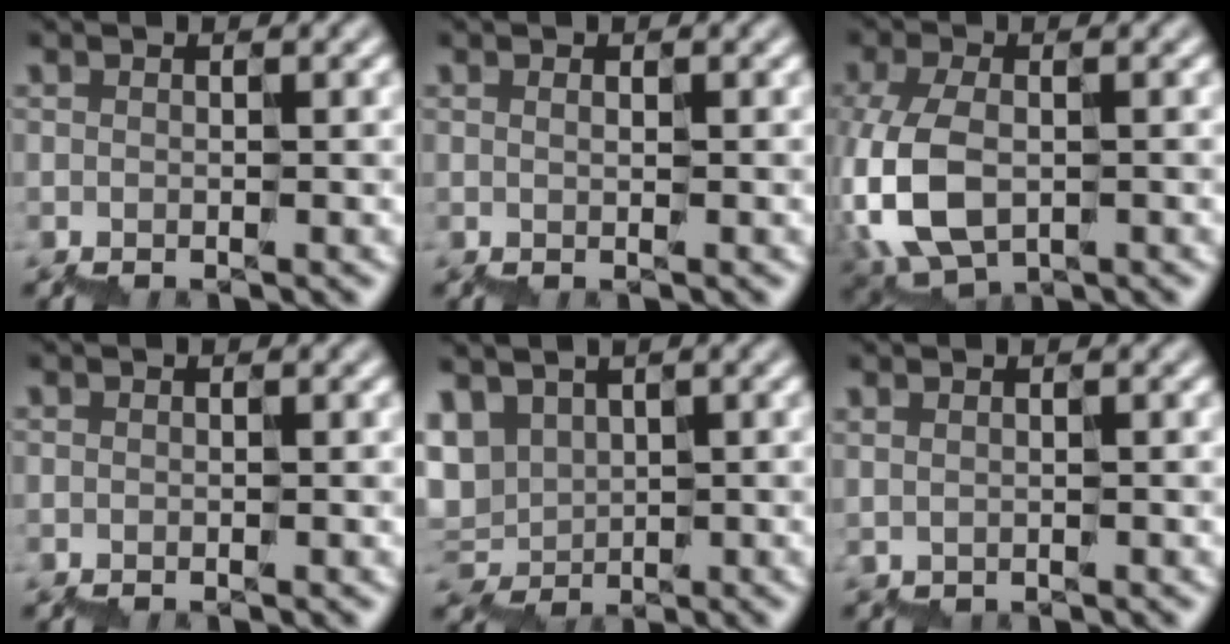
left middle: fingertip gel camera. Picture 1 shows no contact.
{"total": 0.9, "force": [0.7, 0.0, 0.5], "torque": [-0.006, 0.002, 0.010]}
{"total": 4.9, "force": [-0.2, 3.3, 3.6], "torque": [-0.116, 0.005, -0.005]}
{"total": 0.0}
{"total": 3.3, "force": [2.8, 1.7, 0.0], "torque": [-0.016, 0.015, 0.055]}
{"total": 0.9, "force": [0.9, 0.0, 0.0], "torque": [0.010, -0.001, 0.014]}